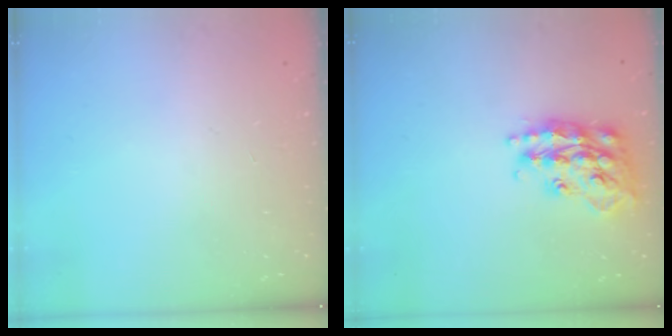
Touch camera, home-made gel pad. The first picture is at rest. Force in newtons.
{"total": 19.8, "press": 19.7, "slide": 1.2}